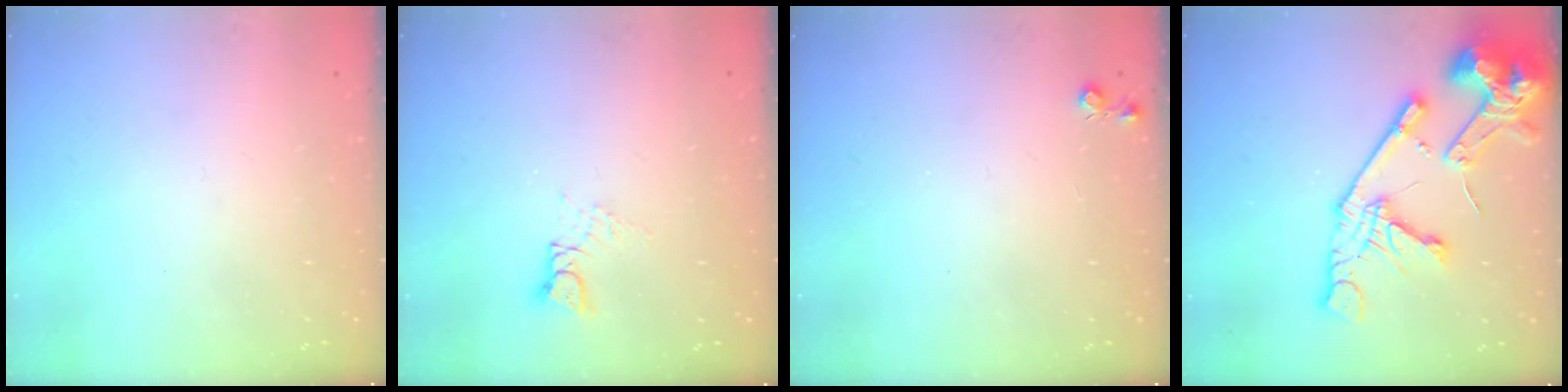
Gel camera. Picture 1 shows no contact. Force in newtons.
{"total": 3.9, "press": 3.9, "slide": 0.2}
{"total": 3.9, "press": 3.9, "slide": 0.6}
{"total": 21.1, "press": 21.0, "slide": 2.3}